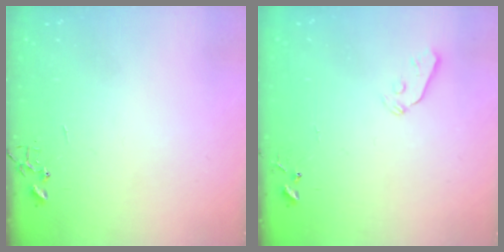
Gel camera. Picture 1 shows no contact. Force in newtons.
{"total": 4.1, "press": 4.0, "slide": 0.6}